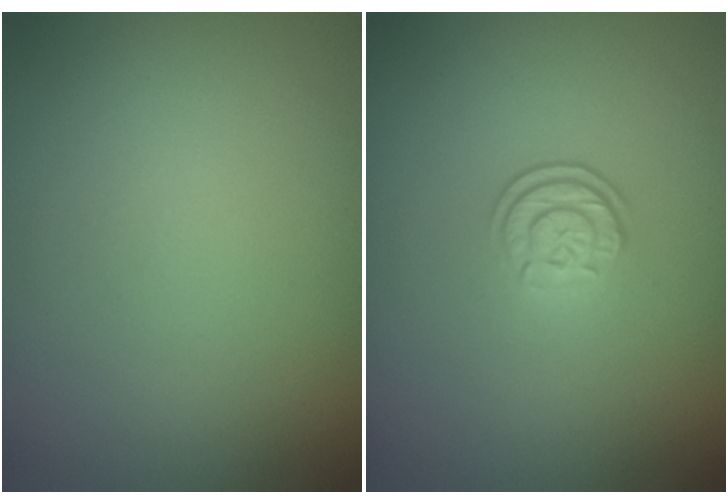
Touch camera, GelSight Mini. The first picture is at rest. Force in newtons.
{"total": 2.3, "press": 1.9, "slide": 1.4}